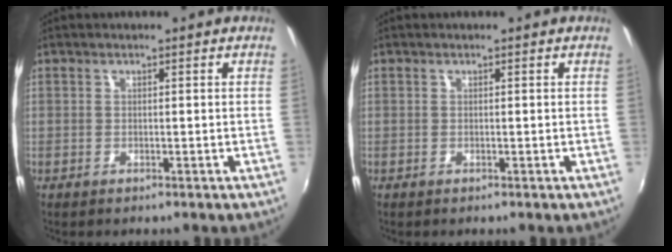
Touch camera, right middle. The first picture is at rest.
{"total": 0.0}